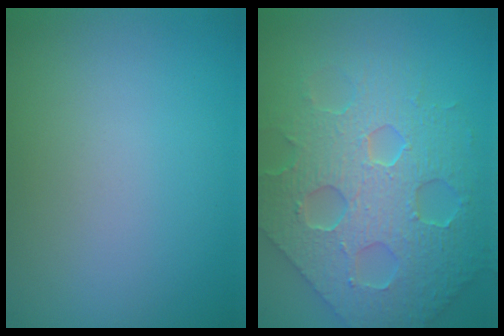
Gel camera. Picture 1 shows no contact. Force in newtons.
{"total": 7.9, "press": 6.5, "slide": 4.4}